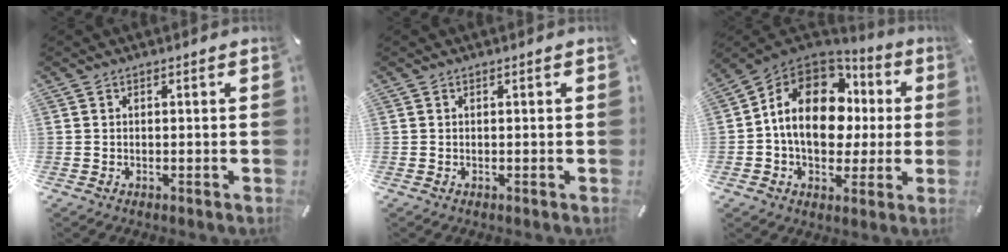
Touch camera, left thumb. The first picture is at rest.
{"total": 0.0}
{"total": 17.1, "force": [2.3, 12.8, 11.1], "torque": [-0.192, -0.005, 0.043]}